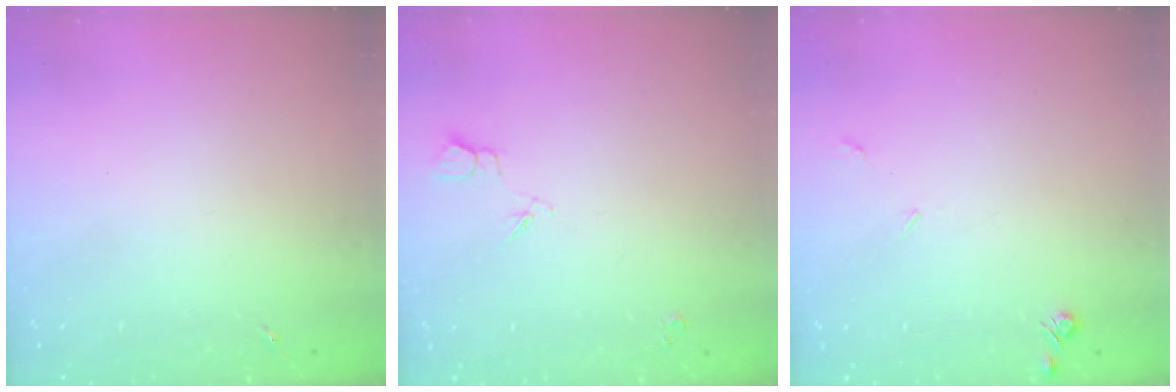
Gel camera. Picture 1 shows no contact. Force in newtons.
{"total": 3.9, "press": 3.9, "slide": 0.7}
{"total": 4.2, "press": 4.2, "slide": 0.7}